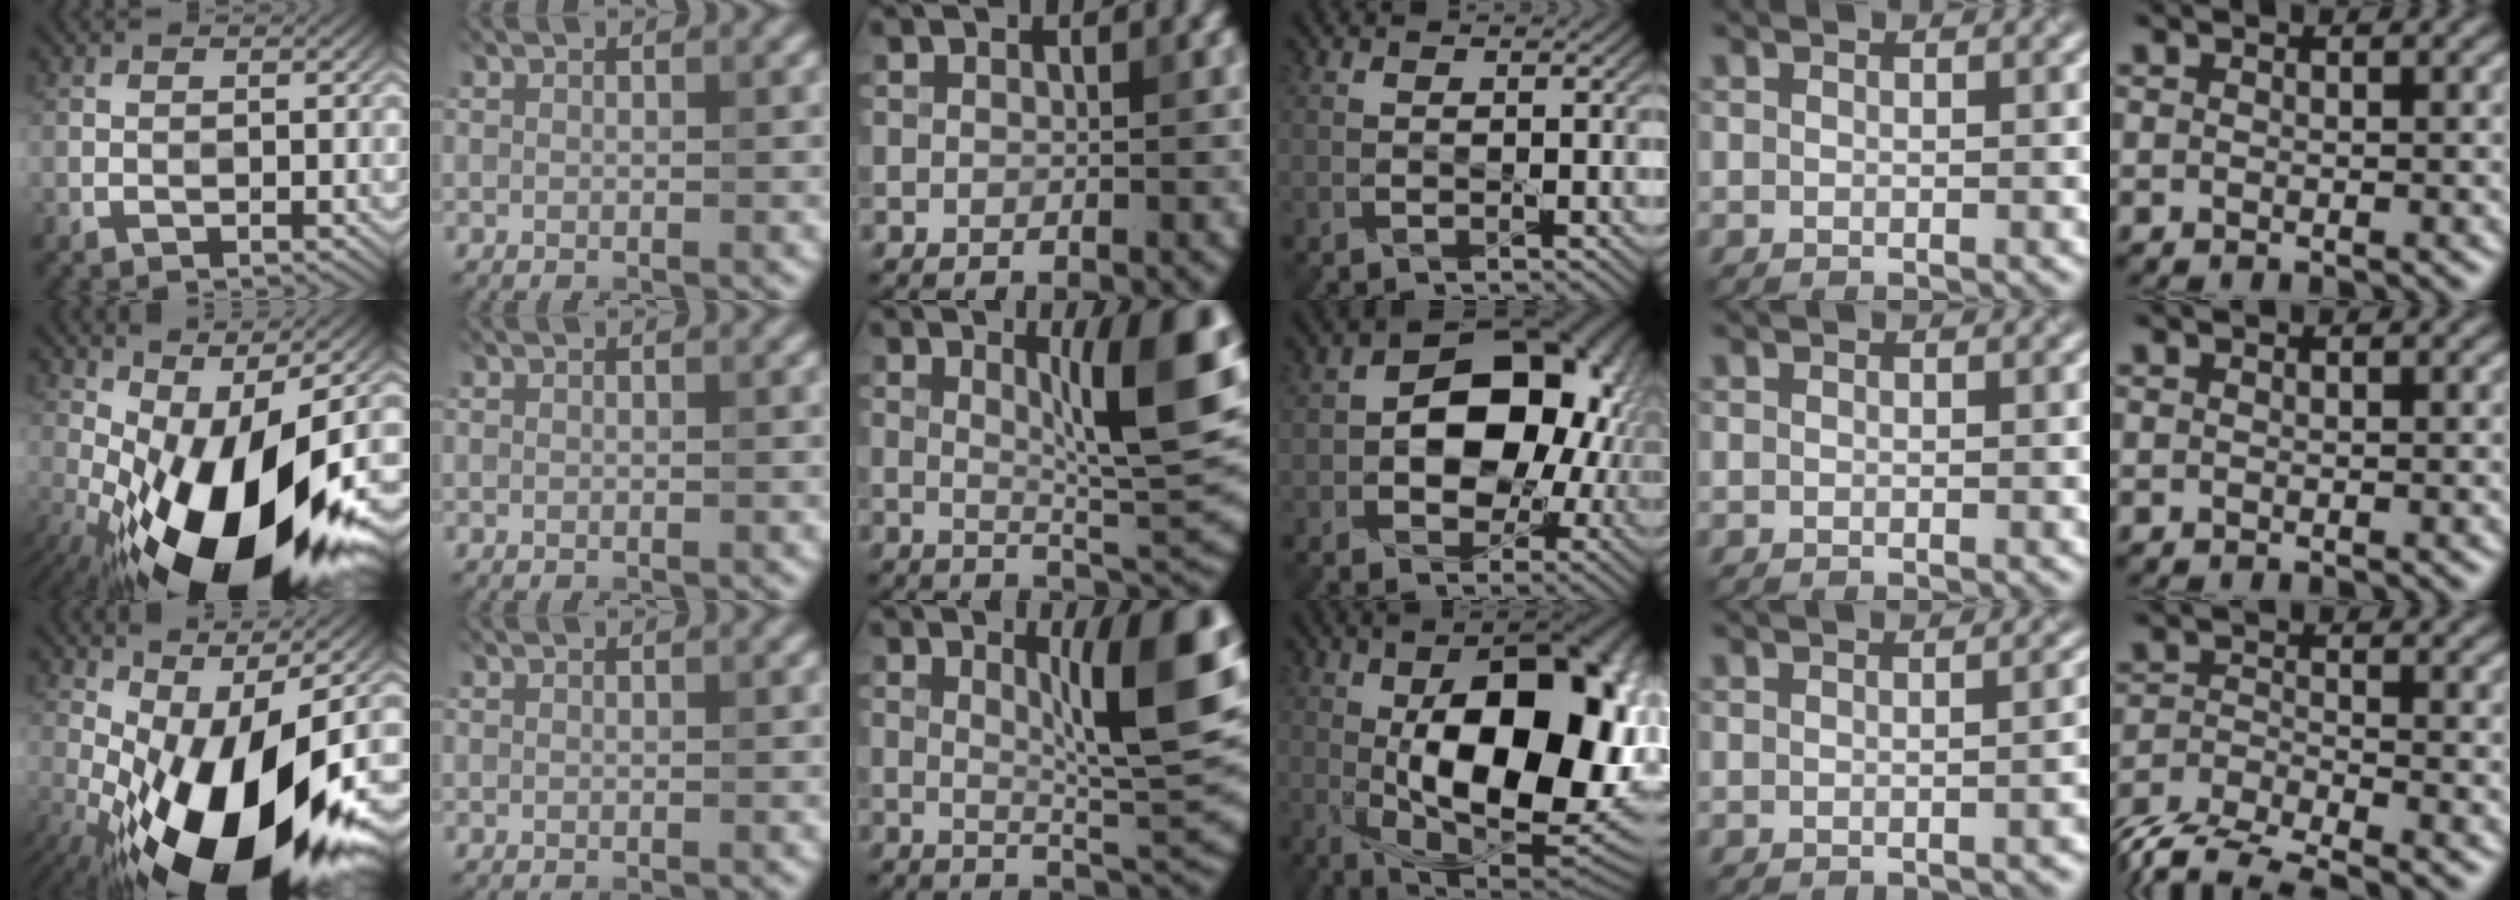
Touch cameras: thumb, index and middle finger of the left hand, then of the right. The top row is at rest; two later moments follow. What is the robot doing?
{"motion": "assemble", "object": "connector and pipe"}